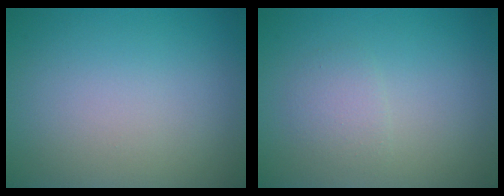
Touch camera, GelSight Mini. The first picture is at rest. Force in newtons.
{"total": 1.6, "press": 1.6, "slide": 0.1}